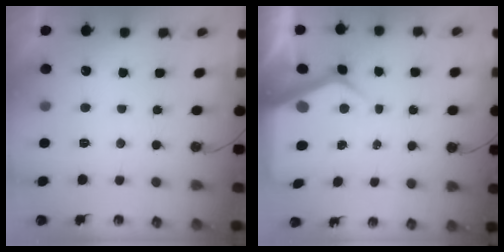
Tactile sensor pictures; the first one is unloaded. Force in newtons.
{"total": 6.5, "press": 6.5, "slide": 0.6}